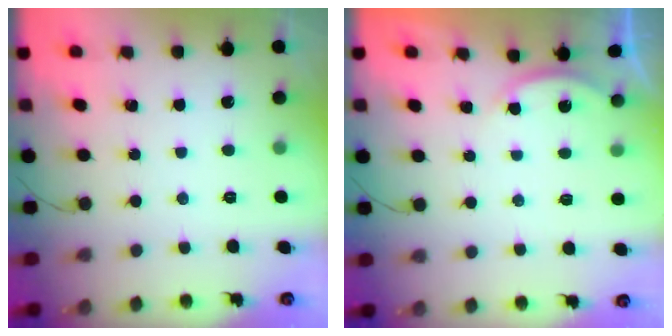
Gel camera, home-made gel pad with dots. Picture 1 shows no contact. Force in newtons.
{"total": 2.2, "press": 2.2, "slide": 0.5}